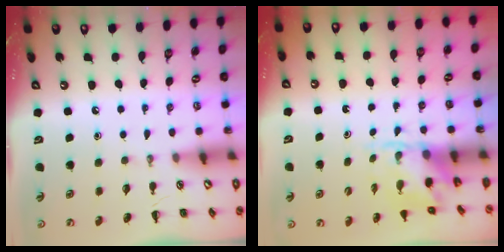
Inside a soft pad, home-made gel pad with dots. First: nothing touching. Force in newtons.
{"total": 4.8, "press": 4.7, "slide": 0.4}